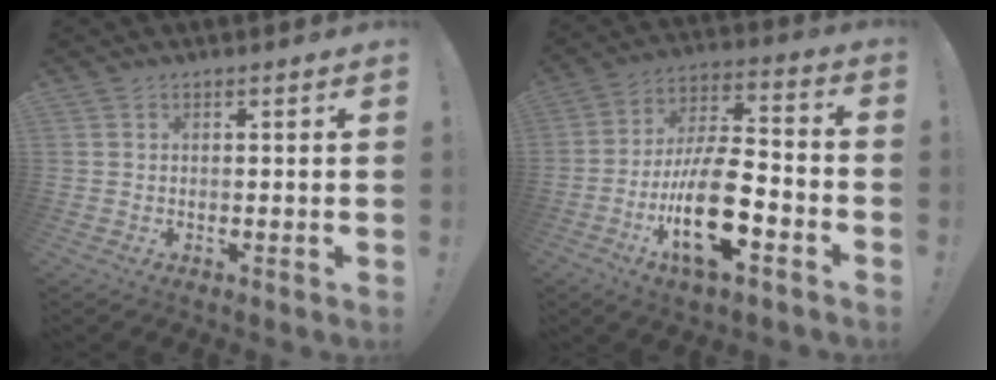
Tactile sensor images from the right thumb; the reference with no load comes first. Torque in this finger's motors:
{"motor_torque": [2.45, 2.56, 1.55, -1.22, 0.55]}